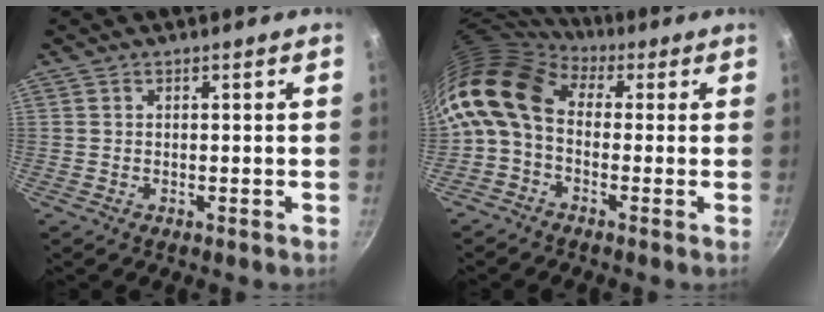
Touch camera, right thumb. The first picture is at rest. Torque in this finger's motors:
{"motor_torque": [0.93, 2.33, 1.07, -1.06, 0.29]}